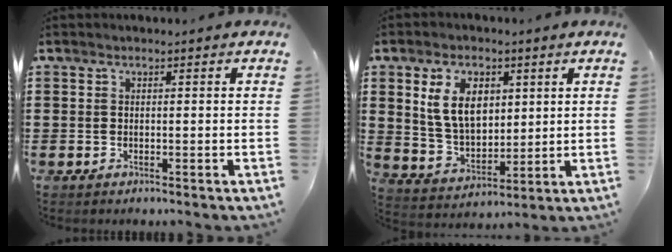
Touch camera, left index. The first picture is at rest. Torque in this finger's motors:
{"motor_torque": [1.72, 0.42, 0.71, 0.17]}